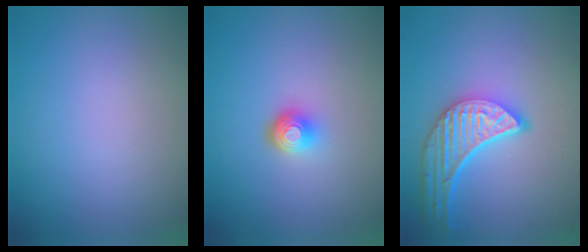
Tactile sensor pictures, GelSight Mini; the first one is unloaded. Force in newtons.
{"total": 2.2, "press": 1.5, "slide": 1.6}
{"total": 5.7, "press": 4.5, "slide": 3.5}